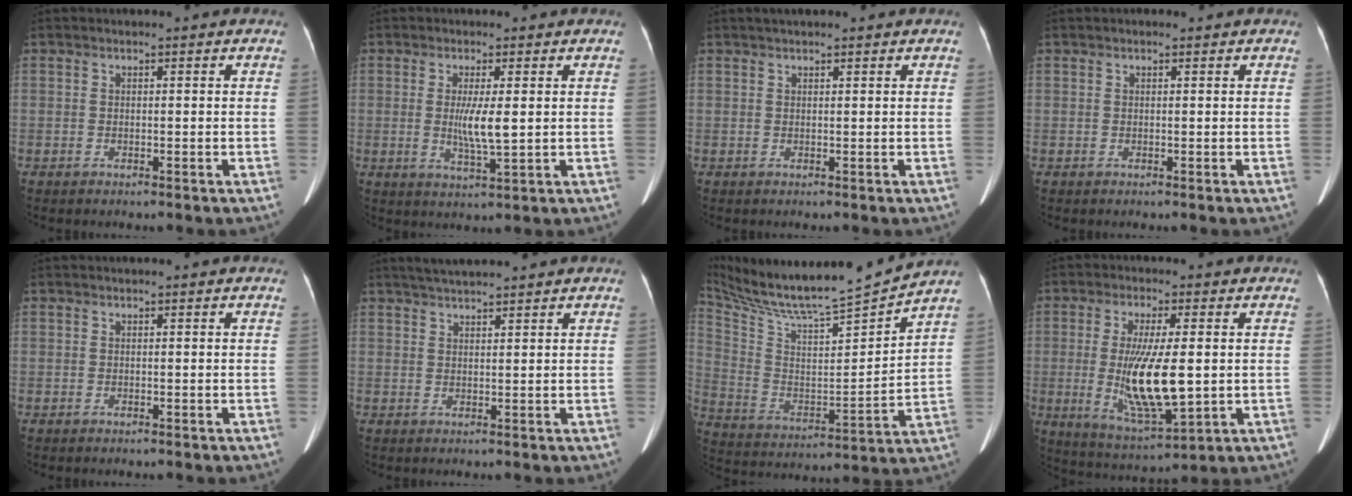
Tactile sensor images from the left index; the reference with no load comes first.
{"total": 4.7, "force": [-0.6, 0.3, 4.7], "torque": [-0.091, -0.011, -0.006]}
{"total": 1.8, "force": [1.1, 0.5, 1.3], "torque": [-0.015, 0.025, 0.018]}
{"total": 0.7, "force": [-0.7, 0.2, 0.0], "torque": [-0.005, 0.001, -0.012]}
{"total": 0.0}
{"total": 3.8, "force": [3.2, -0.1, 1.9], "torque": [-0.032, 0.026, 0.060]}
{"total": 17.6, "force": [16.3, -0.8, 6.4], "torque": [-0.135, -0.038, 0.280]}
{"total": 12.1, "force": [-1.5, 2.6, 11.7], "torque": [-0.228, -0.020, -0.015]}